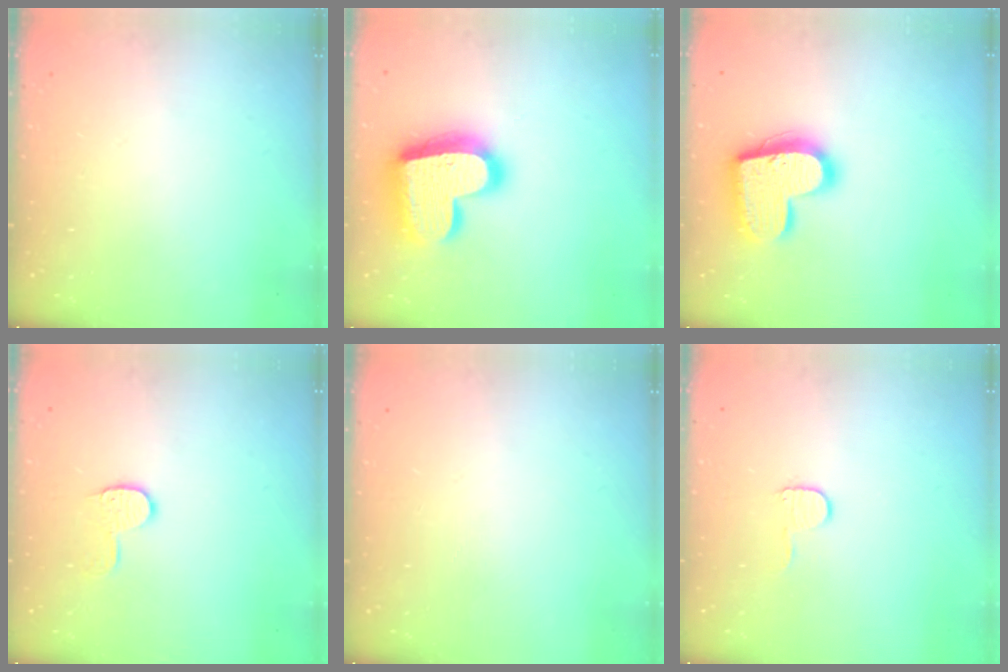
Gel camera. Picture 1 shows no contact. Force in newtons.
{"total": 21.7, "press": 21.6, "slide": 1.5}
{"total": 17.8, "press": 17.8, "slide": 1.2}
{"total": 6.9, "press": 6.9, "slide": 0.1}
{"total": 0.0}
{"total": 5.0, "press": 4.9, "slide": 0.5}